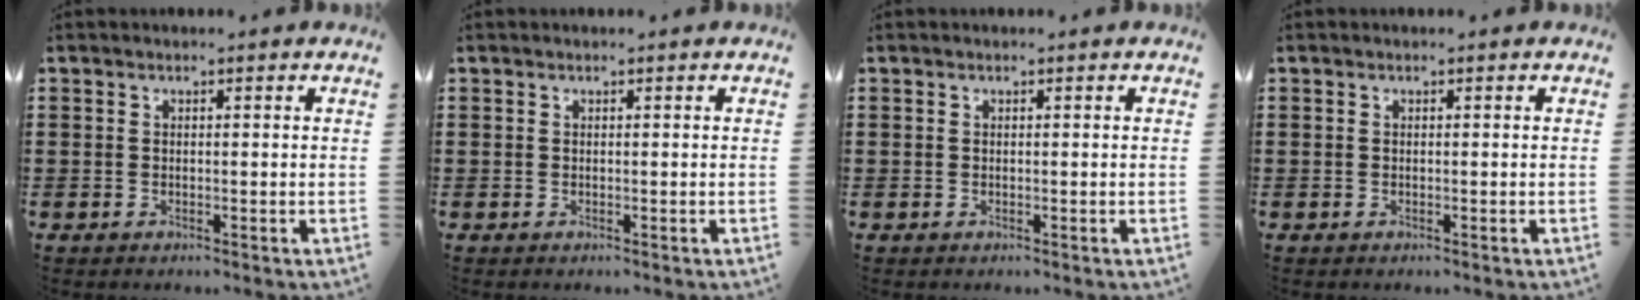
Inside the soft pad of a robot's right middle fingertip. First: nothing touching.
{"total": 0.0}
{"total": 0.0}
{"total": 0.0}